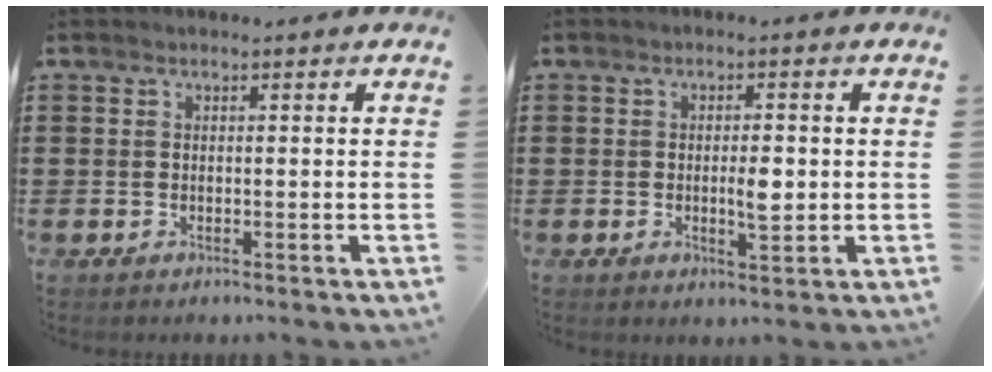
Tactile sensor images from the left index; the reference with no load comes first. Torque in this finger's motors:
{"motor_torque": [0.15, -0.01, 0.36, 0.06]}